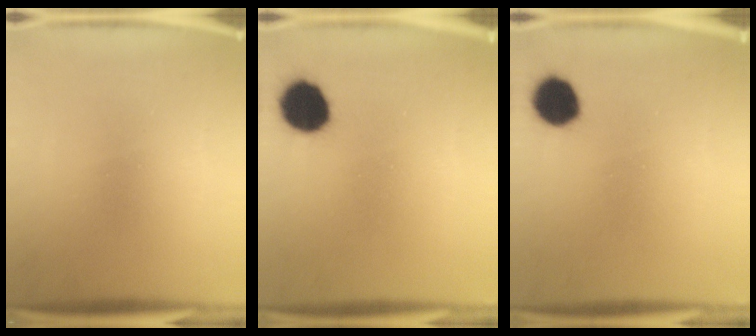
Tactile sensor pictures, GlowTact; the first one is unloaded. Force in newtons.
{"total": 9.9}
{"total": 8.0}